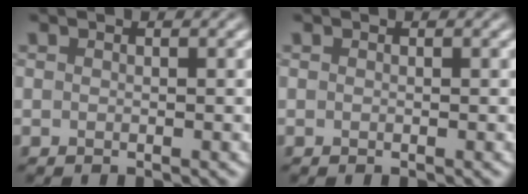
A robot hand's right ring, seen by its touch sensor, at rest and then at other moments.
{"total": 0.0}